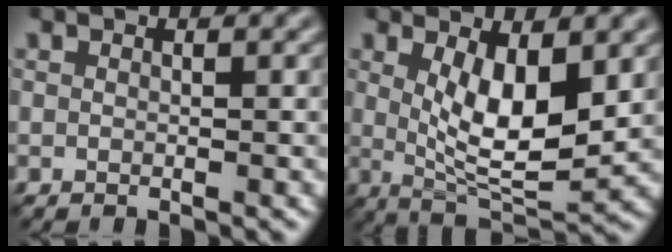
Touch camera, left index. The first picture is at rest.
{"total": 7.1, "force": [1.1, 2.5, 6.6], "torque": [-0.119, -0.019, 0.026]}